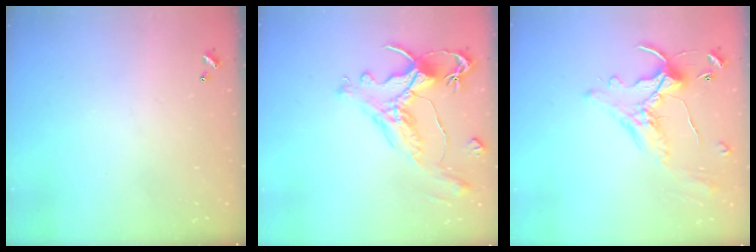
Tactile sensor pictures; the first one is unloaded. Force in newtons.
{"total": 1.2, "press": 0.3, "slide": 1.2}
{"total": 2.9, "press": 2.6, "slide": 1.3}